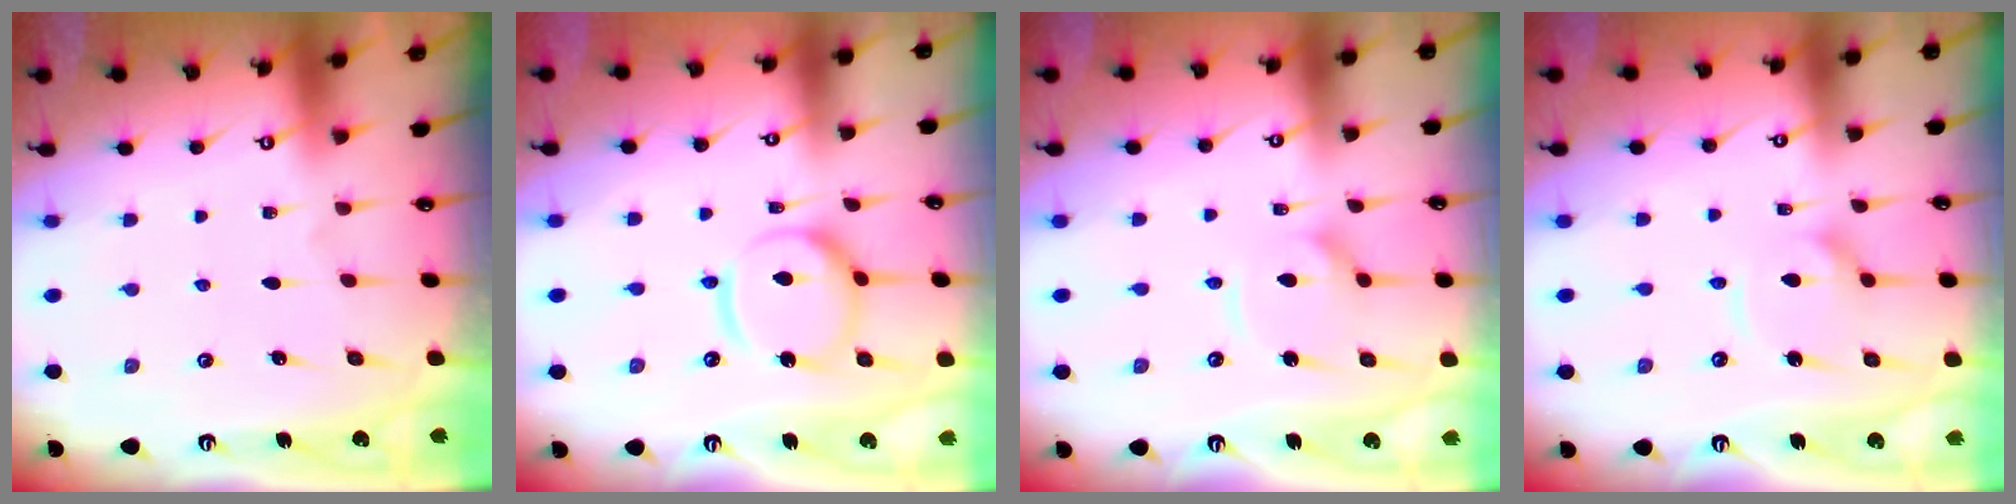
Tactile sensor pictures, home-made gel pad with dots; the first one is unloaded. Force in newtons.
{"total": 13.6, "press": 13.5, "slide": 1.7}
{"total": 8.4, "press": 8.4, "slide": 0.8}
{"total": 8.4, "press": 8.4, "slide": 0.8}